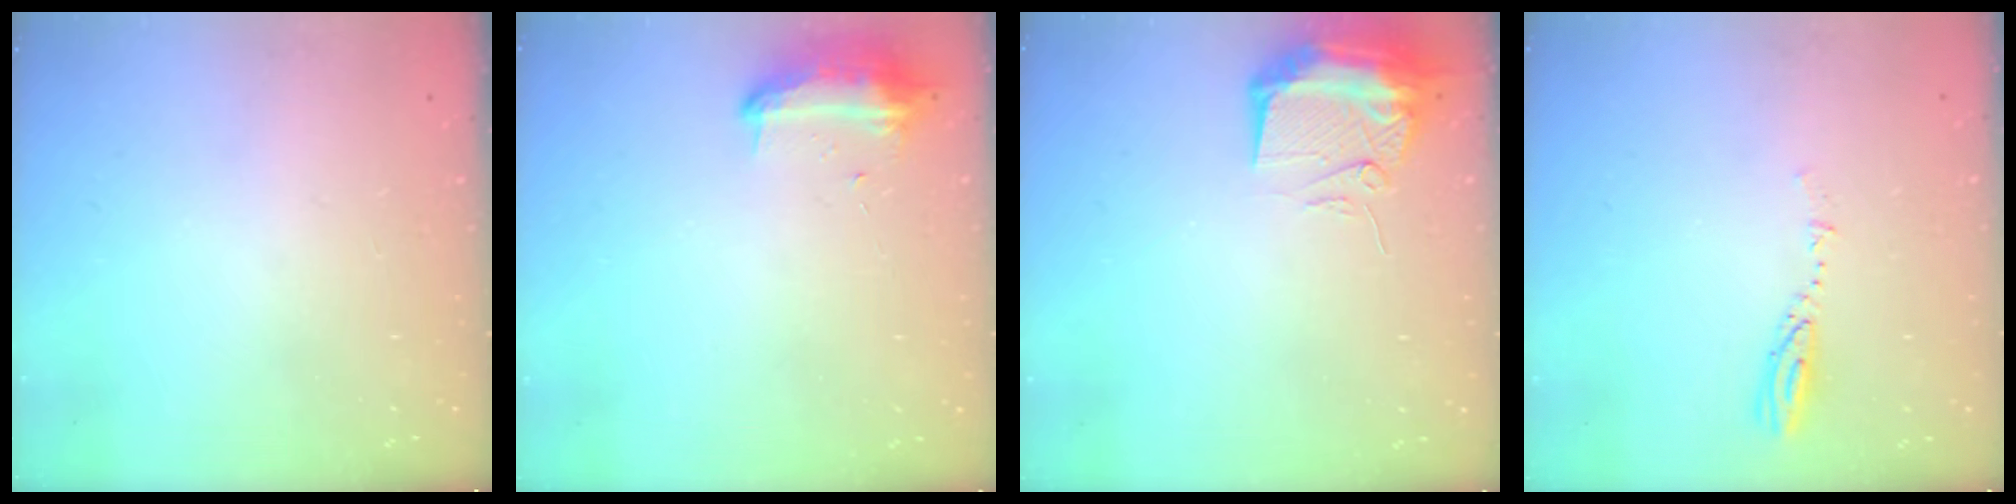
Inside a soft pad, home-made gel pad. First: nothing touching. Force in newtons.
{"total": 8.9, "press": 8.9, "slide": 0.5}
{"total": 11.0, "press": 11.0, "slide": 1.2}
{"total": 3.6, "press": 3.6, "slide": 0.1}